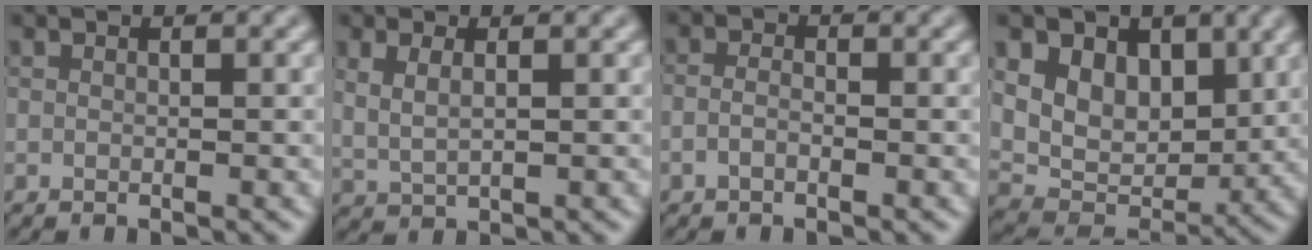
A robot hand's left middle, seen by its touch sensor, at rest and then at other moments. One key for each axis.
{"total": 2.0, "fx": 0.8, "fy": 0.9, "fz": 1.6, "tx": -0.037, "ty": -0.006, "tz": 0.023}
{"total": 1.2, "fx": -0.6, "fy": 0.6, "fz": 0.8, "tx": -0.018, "ty": 0.001, "tz": -0.016}
{"total": 7.0, "fx": 2.8, "fy": 5.1, "fz": 3.9, "tx": -0.069, "ty": -0.014, "tz": 0.044}